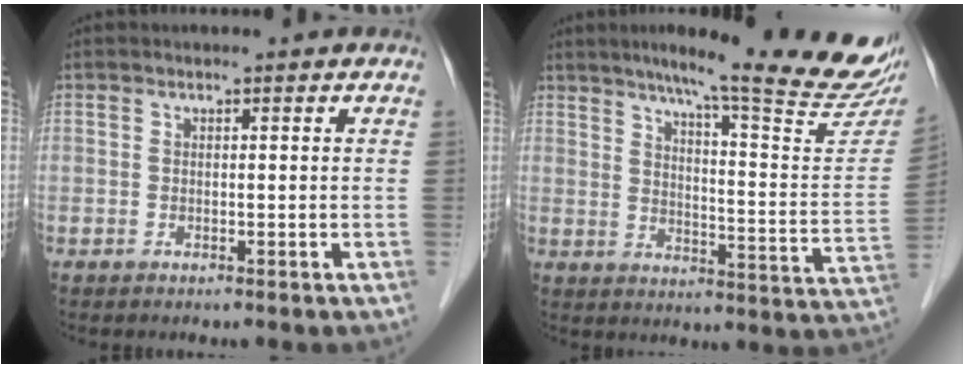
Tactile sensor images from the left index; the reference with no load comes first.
{"total": 23.9, "force": [19.7, 0.9, 13.6], "torque": [-0.185, -0.059, 0.248]}